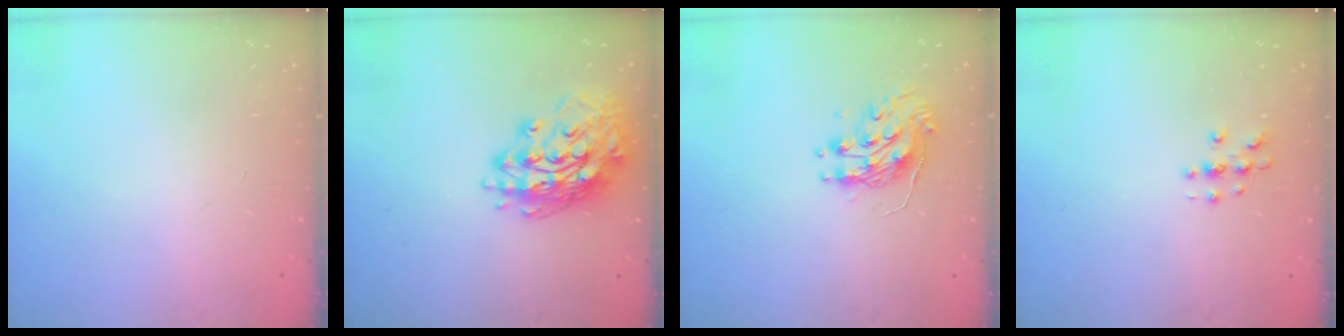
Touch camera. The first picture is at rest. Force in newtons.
{"total": 15.7, "press": 15.7, "slide": 1.3}
{"total": 9.2, "press": 9.2, "slide": 0.7}
{"total": 2.9, "press": 2.9, "slide": 0.3}